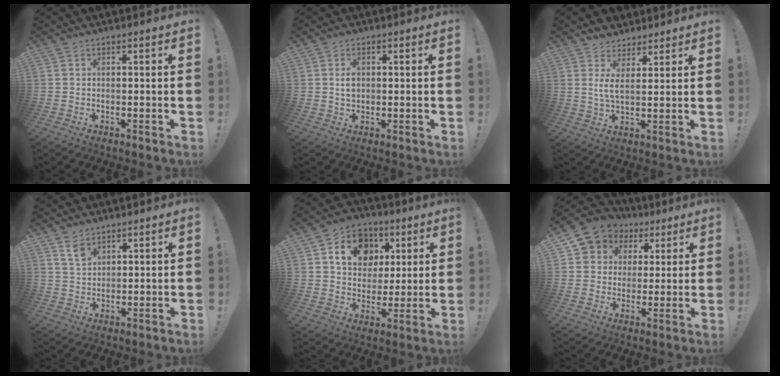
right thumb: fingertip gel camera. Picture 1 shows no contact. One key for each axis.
{"total": 3.0, "fx": 0.3, "fy": 2.2, "fz": 2.0, "tx": -0.024, "ty": -0.001, "tz": 0.001}
{"total": 6.1, "fx": 3.5, "fy": 2.9, "fz": 4.0, "tx": -0.065, "ty": -0.017, "tz": 0.064}
{"total": 5.2, "fx": 3.6, "fy": 3.0, "fz": 2.3, "tx": -0.030, "ty": -0.019, "tz": 0.066}
{"total": 14.9, "fx": 5.8, "fy": 11.8, "fz": 7.0, "tx": -0.109, "ty": -0.012, "tz": 0.114}
{"total": 7.4, "fx": 2.3, "fy": 6.8, "fz": 1.6, "tx": -0.024, "ty": -0.016, "tz": 0.050}